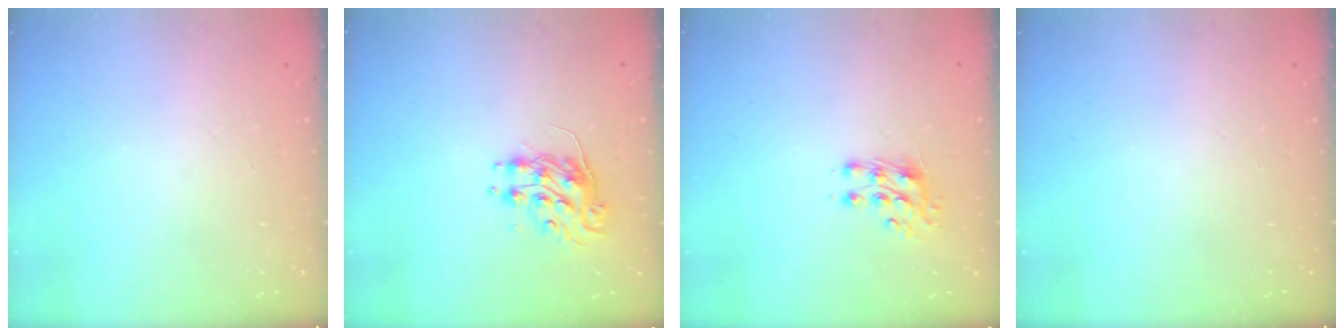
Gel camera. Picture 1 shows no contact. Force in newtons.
{"total": 8.8, "press": 8.7, "slide": 0.4}
{"total": 7.8, "press": 7.7, "slide": 0.8}
{"total": 0.0}